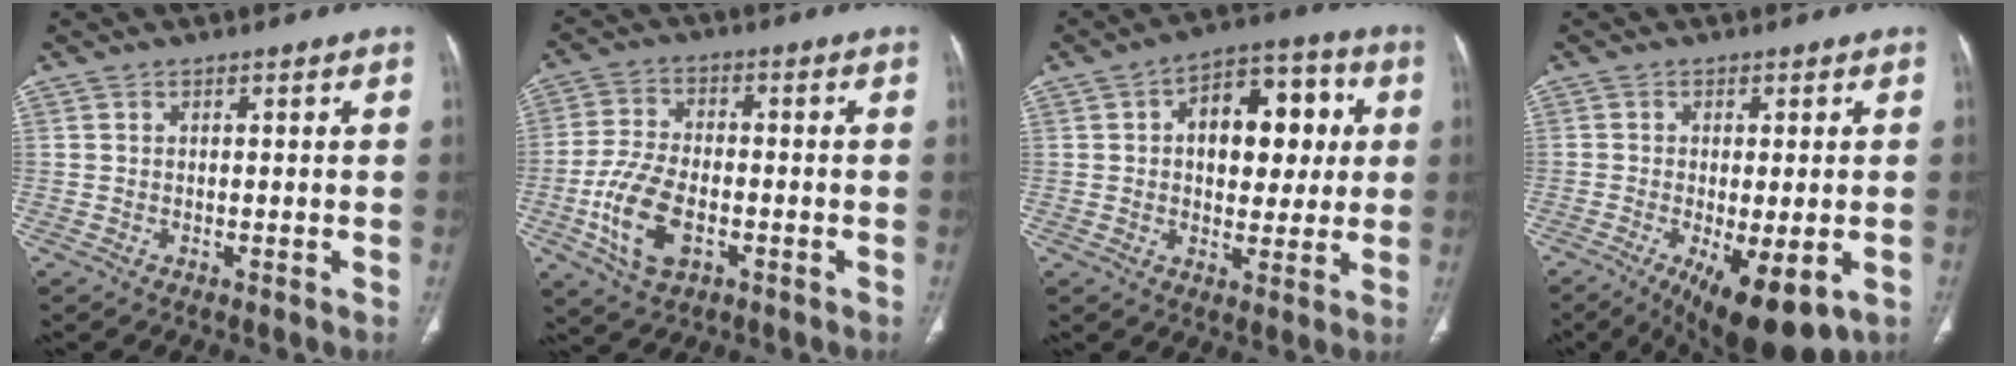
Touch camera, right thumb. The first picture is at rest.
{"total": 11.4, "force": [-3.6, 6.4, 8.6], "torque": [-0.175, 0.011, -0.065]}
{"total": 14.9, "force": [2.7, 9.1, 11.5], "torque": [-0.115, 0.018, 0.036]}
{"total": 12.2, "force": [-4.9, 4.3, 10.3], "torque": [-0.155, -0.013, -0.064]}